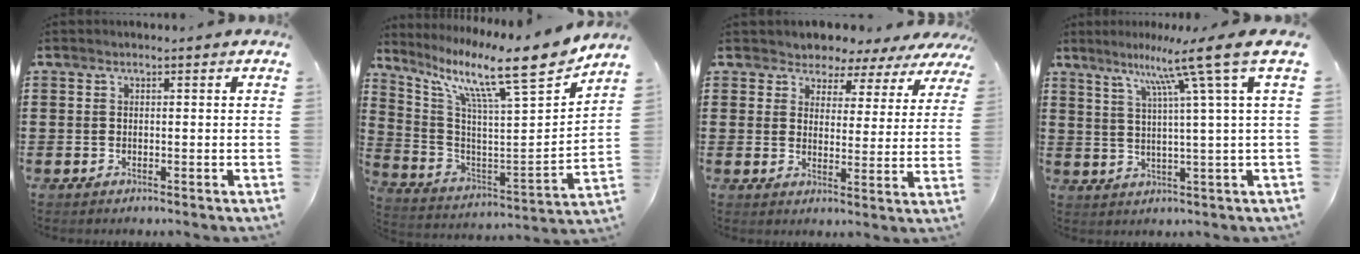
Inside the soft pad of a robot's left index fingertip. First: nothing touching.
{"total": 12.7, "force": [9.9, 0.9, 8.0], "torque": [-0.152, -0.080, 0.146]}
{"total": 3.9, "force": [3.5, 1.7, 0.0], "torque": [-0.026, -0.019, 0.059]}
{"total": 10.3, "force": [5.0, -1.8, 8.8], "torque": [-0.166, -0.021, 0.067]}